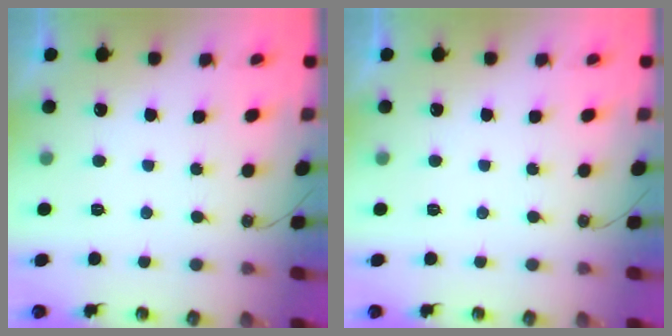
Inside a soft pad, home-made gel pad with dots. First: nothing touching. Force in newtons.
{"total": 0.0}